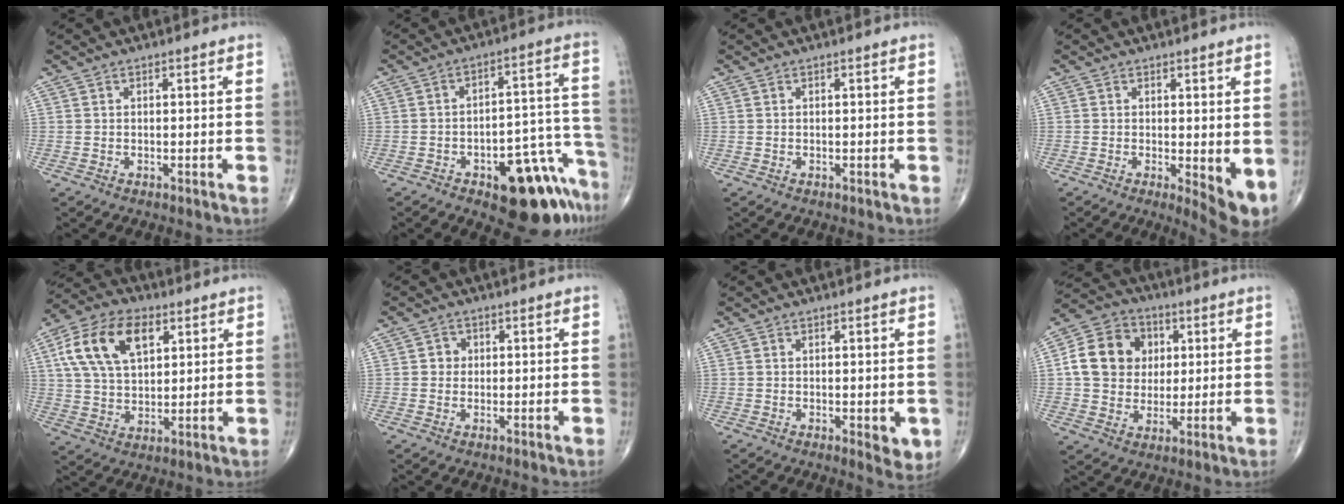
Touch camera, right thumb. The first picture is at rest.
{"total": 16.0, "force": [-9.3, 6.8, 11.1], "torque": [-0.076, 0.090, -0.117]}
{"total": 0.0}
{"total": 5.8, "force": [-0.1, 2.0, 5.5], "torque": [-0.075, -0.016, 0.000]}
{"total": 15.4, "force": [5.6, 9.0, 11.1], "torque": [-0.194, 0.001, 0.103]}
{"total": 2.3, "force": [0.2, 2.2, 0.7], "torque": [0.005, 0.005, -0.001]}
{"total": 3.6, "force": [-0.6, 1.5, 3.2], "torque": [-0.032, -0.008, -0.006]}
{"total": 13.5, "force": [2.3, 11.5, 6.8], "torque": [-0.094, 0.008, 0.034]}